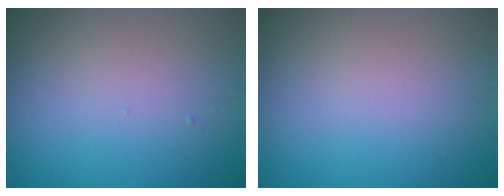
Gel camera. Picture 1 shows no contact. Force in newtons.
{"total": 0.0}